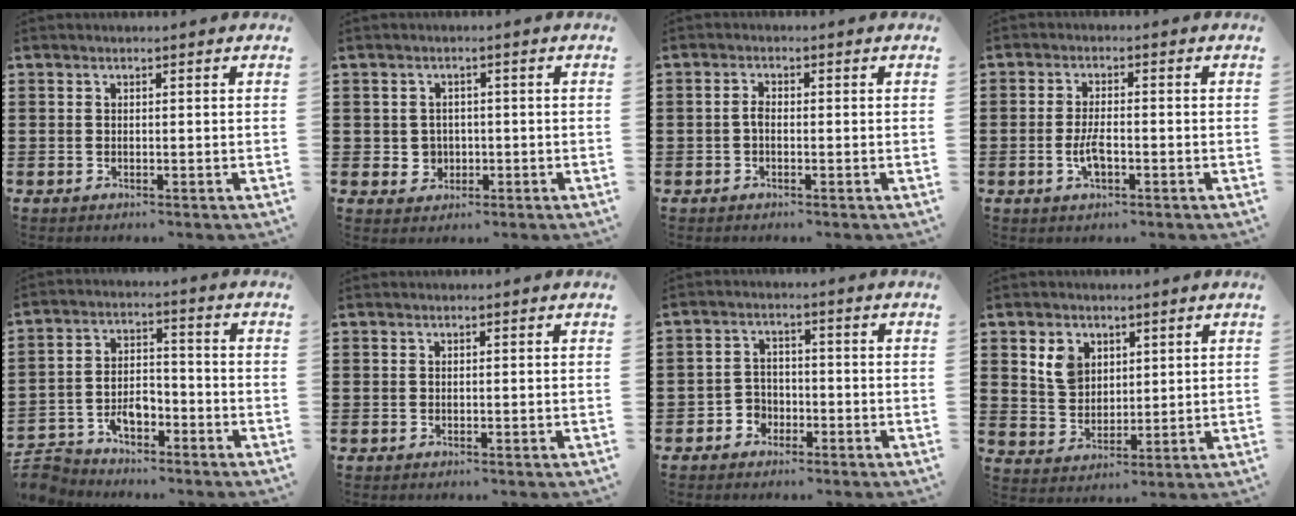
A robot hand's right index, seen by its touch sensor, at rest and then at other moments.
{"total": 2.6, "force": [-0.3, 2.5, 0.6], "torque": [-0.024, 0.008, -0.010]}
{"total": 1.6, "force": [-0.5, 0.7, 1.3], "torque": [-0.035, -0.002, -0.012]}
{"total": 3.9, "force": [-1.1, 1.4, 3.4], "torque": [-0.074, -0.002, -0.023]}
{"total": 5.6, "force": [-4.7, 2.4, 2.0], "torque": [-0.057, 0.007, -0.098]}
{"total": 0.0}
{"total": 3.0, "force": [-2.0, 2.2, 0.5], "torque": [-0.020, 0.008, -0.044]}
{"total": 5.5, "force": [2.6, 4.3, 2.3], "torque": [-0.063, 0.016, 0.049]}